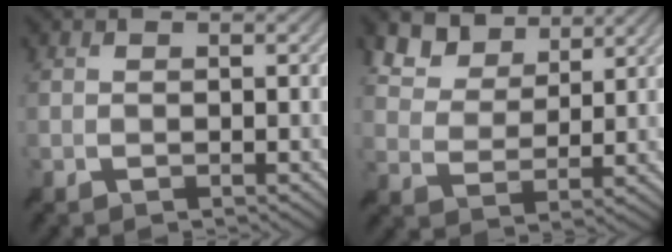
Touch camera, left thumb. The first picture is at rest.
{"total": 7.2, "force": [5.3, 3.6, 3.3], "torque": [-0.085, 0.005, 0.104]}